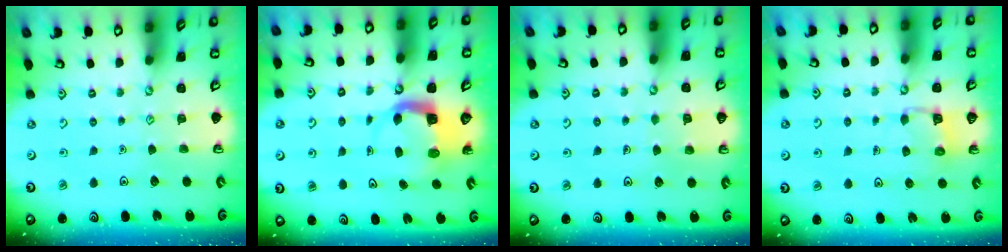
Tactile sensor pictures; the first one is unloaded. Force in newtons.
{"total": 4.8, "press": 4.8, "slide": 0.4}
{"total": 3.7, "press": 3.7, "slide": 0.3}
{"total": 4.3, "press": 4.3, "slide": 0.3}